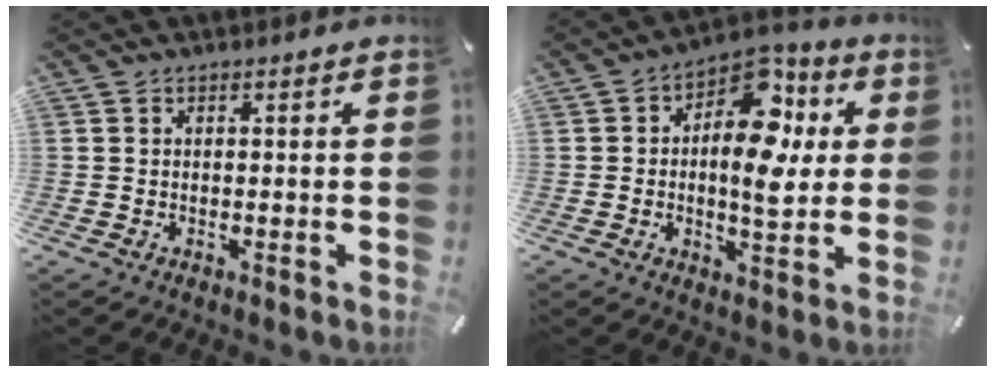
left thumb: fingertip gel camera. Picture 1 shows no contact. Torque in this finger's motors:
{"motor_torque": [0.52, 0.53, 1.14, -0.41, 0.13]}